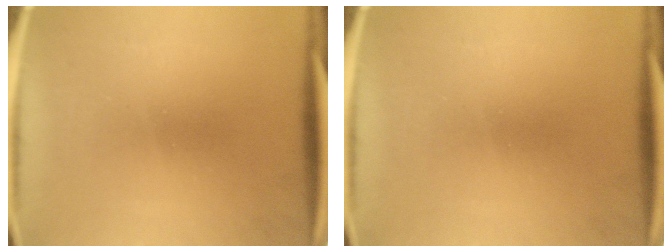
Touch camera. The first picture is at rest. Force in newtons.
{"total": 0.0}